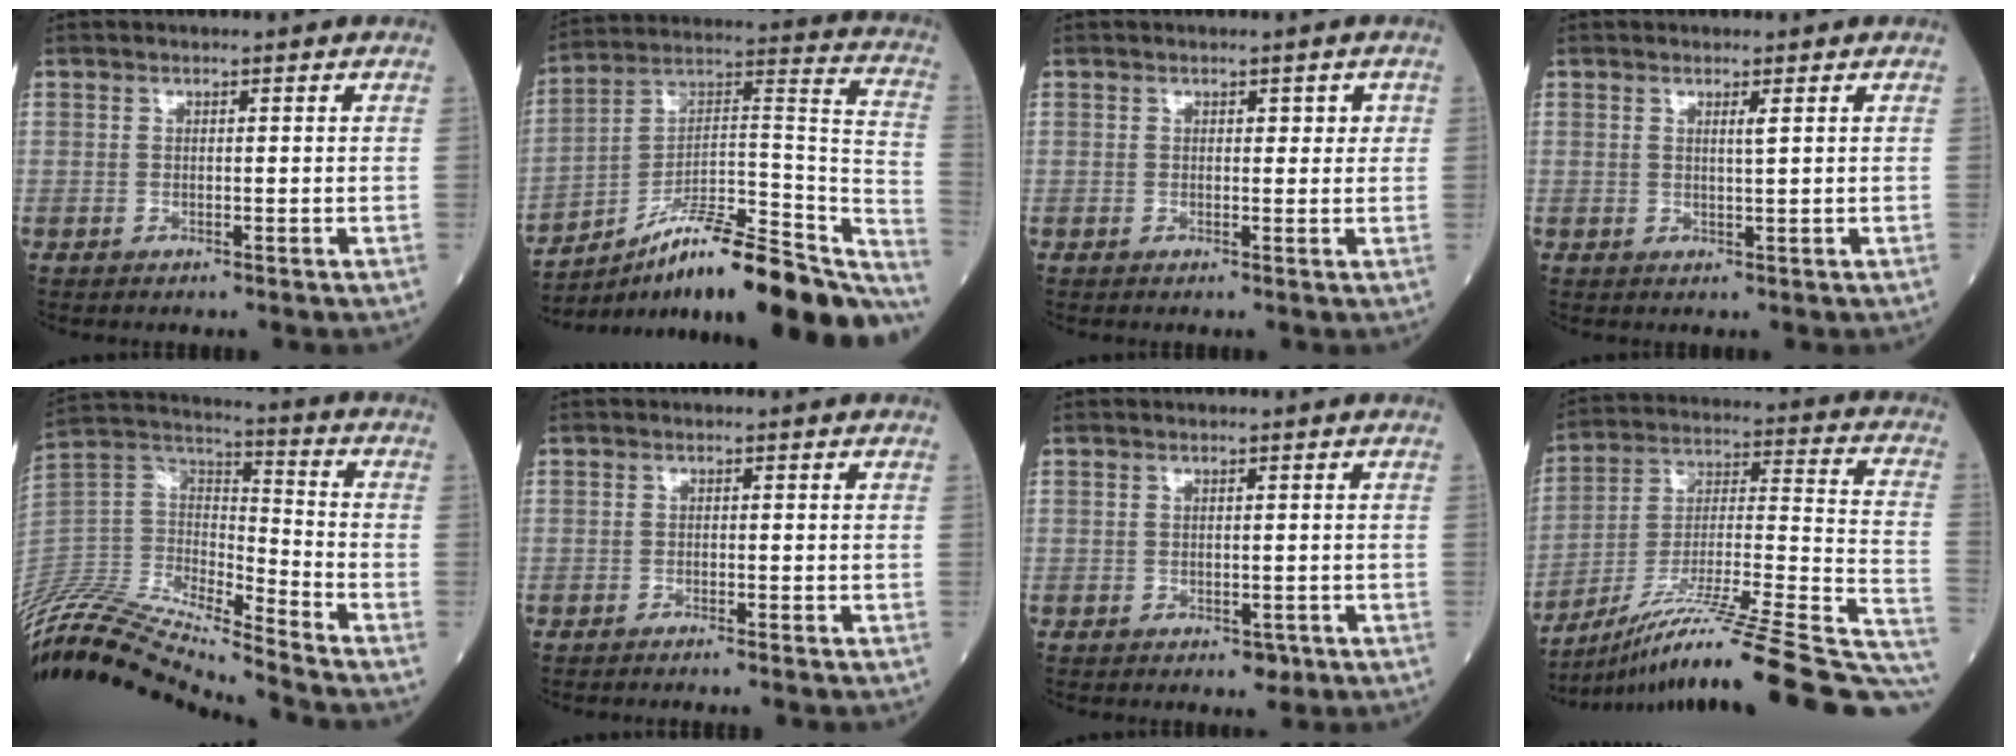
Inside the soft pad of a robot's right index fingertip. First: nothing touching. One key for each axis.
{"total": 28.4, "fx": -21.6, "fy": 4.8, "fz": 17.7, "tx": -0.184, "ty": 0.028, "tz": -0.327}
{"total": 1.8, "fx": 0.6, "fy": 1.1, "fz": 1.3, "tx": -0.011, "ty": 0.006, "tz": 0.007}
{"total": 1.2, "fx": 0.5, "fy": -0.3, "fz": 1.1, "tx": -0.022, "ty": -0.004, "tz": 0.009}
{"total": 20.6, "fx": -19.7, "fy": 0.5, "fz": 6.3, "tx": -0.129, "ty": 0.024, "tz": -0.358}
{"total": 2.0, "fx": -1.7, "fy": -0.3, "fz": 0.9, "tx": -0.012, "ty": 0.002, "tz": -0.022}
{"total": 1.2, "fx": -0.5, "fy": 0.8, "fz": 0.7, "tx": -0.008, "ty": 0.000, "tz": -0.002}
{"total": 28.4, "fx": -22.4, "fy": 0.7, "fz": 17.4, "tx": -0.199, "ty": -0.008, "tz": -0.351}